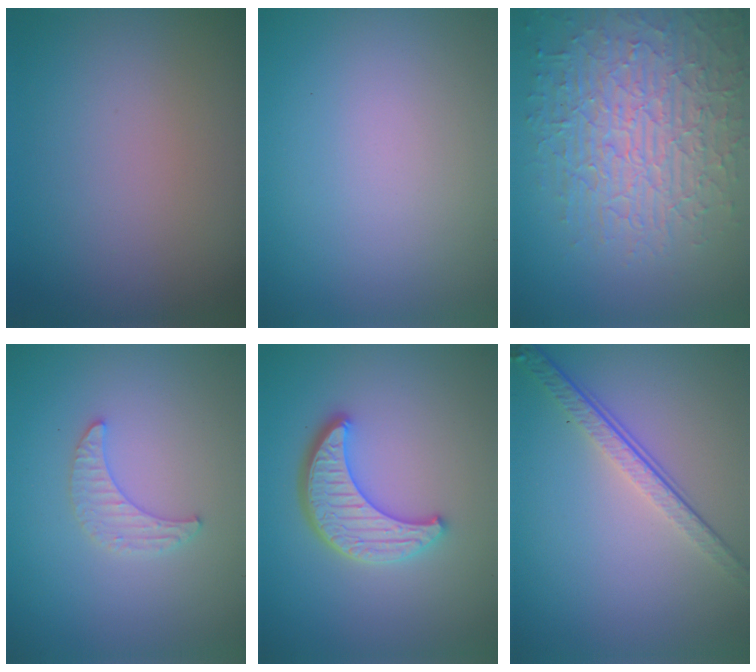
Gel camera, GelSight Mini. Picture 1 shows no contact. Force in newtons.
{"total": 0.0}
{"total": 8.6, "press": 6.1, "slide": 6.1}
{"total": 2.0, "press": 1.9, "slide": 0.5}
{"total": 4.5, "press": 3.8, "slide": 2.4}
{"total": 4.1, "press": 2.8, "slide": 2.9}